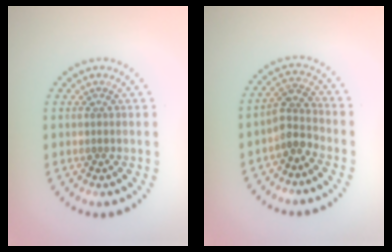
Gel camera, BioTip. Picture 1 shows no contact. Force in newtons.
{"total": 2.6, "press": 2.1, "slide": 1.5}